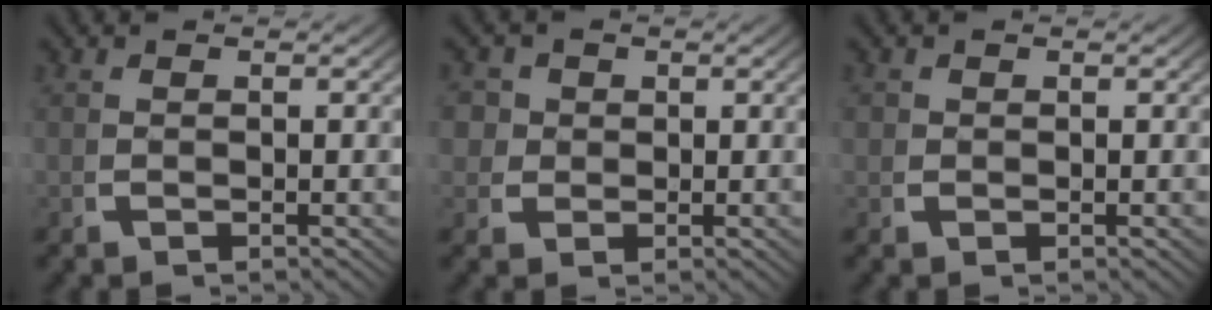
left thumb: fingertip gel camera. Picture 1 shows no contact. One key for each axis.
{"total": 4.4, "fx": 1.0, "fy": 4.0, "fz": 1.6, "tx": -0.042, "ty": -0.011, "tz": 0.016}
{"total": 0.6, "fx": 0.1, "fy": 0.6, "fz": 0.0, "tx": -0.004, "ty": -0.007, "tz": 0.002}